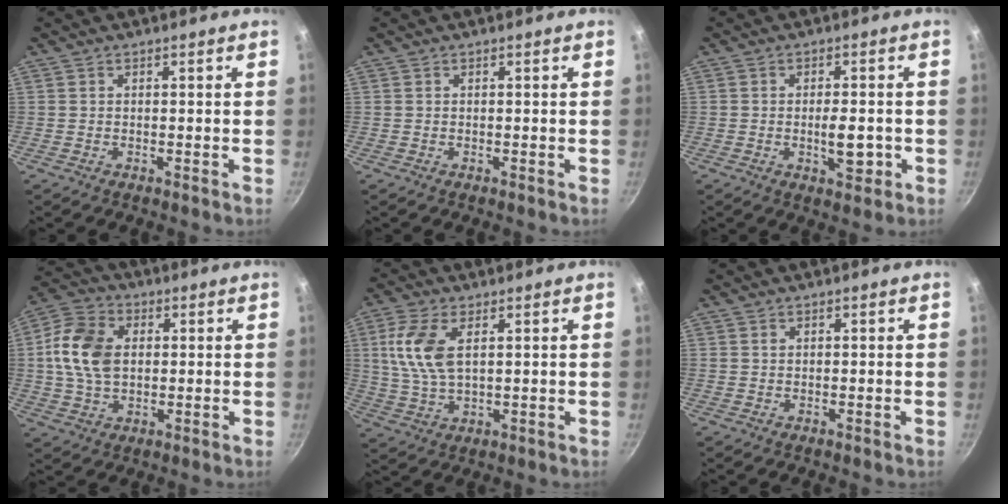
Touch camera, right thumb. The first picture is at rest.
{"total": 0.0}
{"total": 5.3, "force": [-1.2, 2.3, 4.7], "torque": [-0.054, 0.001, -0.016]}
{"total": 12.1, "force": [1.4, 8.4, 8.6], "torque": [-0.149, 0.011, 0.014]}
{"total": 9.6, "force": [2.5, 5.0, 7.9], "torque": [-0.162, -0.001, 0.053]}
{"total": 0.6, "force": [0.2, 0.5, 0.2], "torque": [0.000, 0.003, 0.003]}